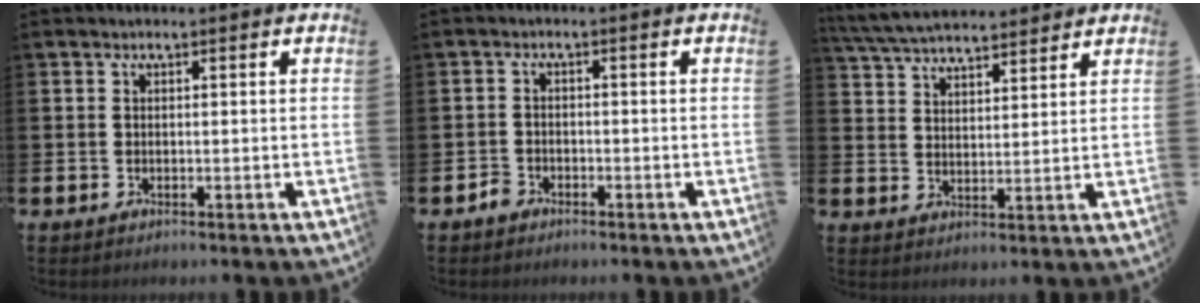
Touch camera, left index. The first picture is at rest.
{"total": 1.6, "force": [-1.4, 0.9, 0.0], "torque": [-0.009, 0.007, -0.029]}
{"total": 5.9, "force": [5.7, 0.9, 1.0], "torque": [-0.042, -0.028, 0.103]}